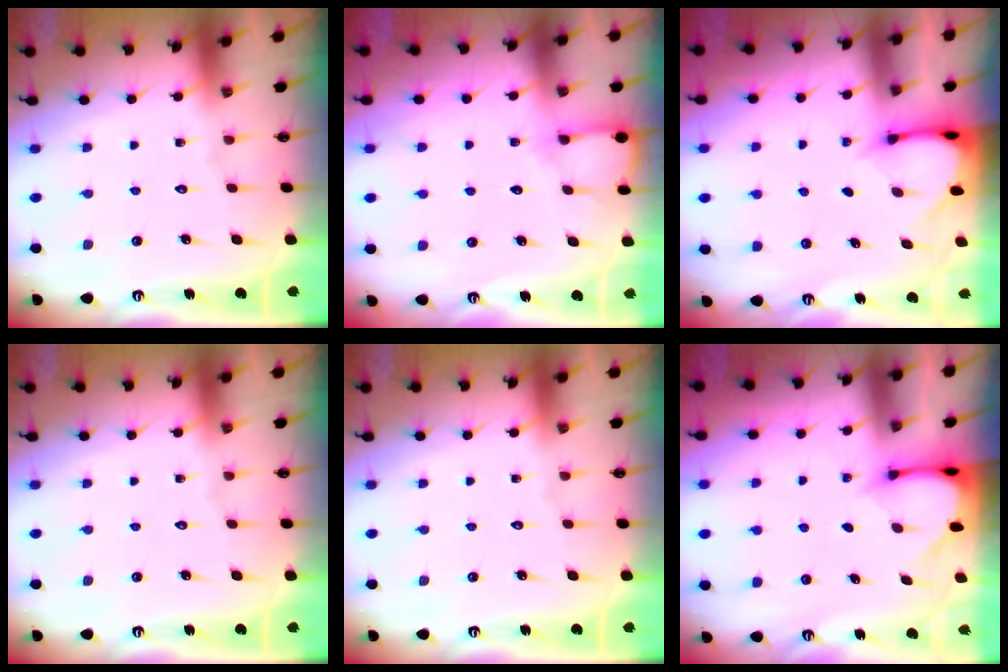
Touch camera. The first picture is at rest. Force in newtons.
{"total": 5.3, "press": 5.2, "slide": 0.6}
{"total": 2.9, "press": 2.8, "slide": 0.3}
{"total": 0.0}
{"total": 0.0}
{"total": 3.2, "press": 3.2, "slide": 0.2}